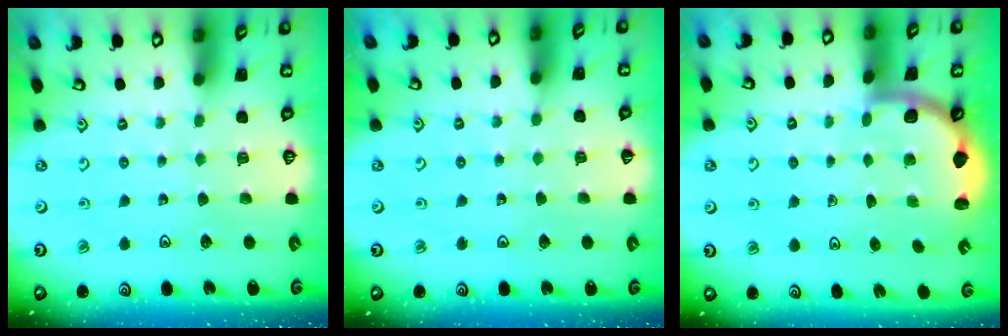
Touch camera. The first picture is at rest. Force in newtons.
{"total": 1.7, "press": 1.7, "slide": 0.1}
{"total": 2.6, "press": 2.6, "slide": 0.4}